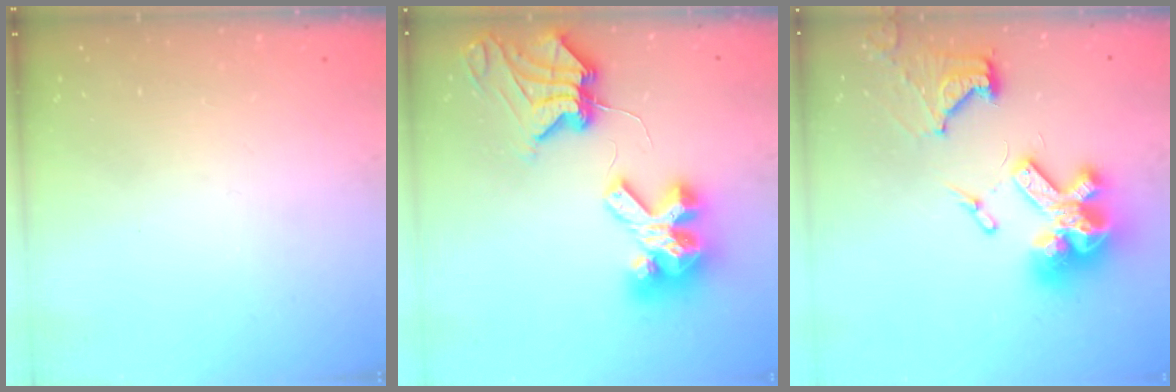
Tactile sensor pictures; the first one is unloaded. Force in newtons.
{"total": 12.0, "press": 11.9, "slide": 1.3}
{"total": 20.1, "press": 20.0, "slide": 1.9}